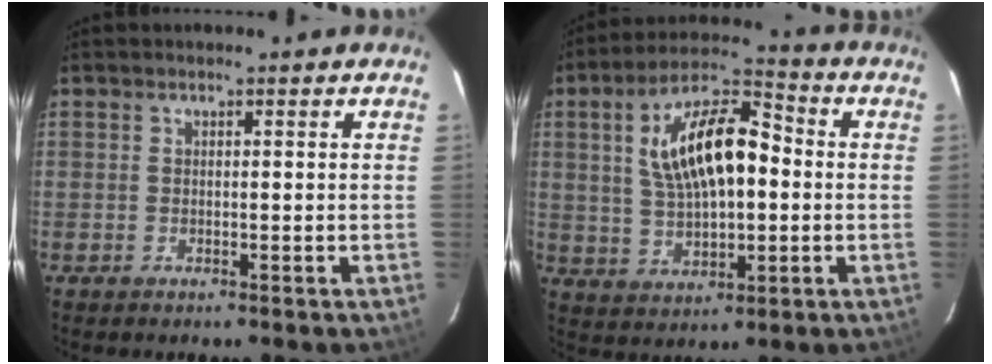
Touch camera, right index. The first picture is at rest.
{"total": 15.7, "force": [1.9, 7.3, 13.8], "torque": [-0.256, 0.025, 0.034]}